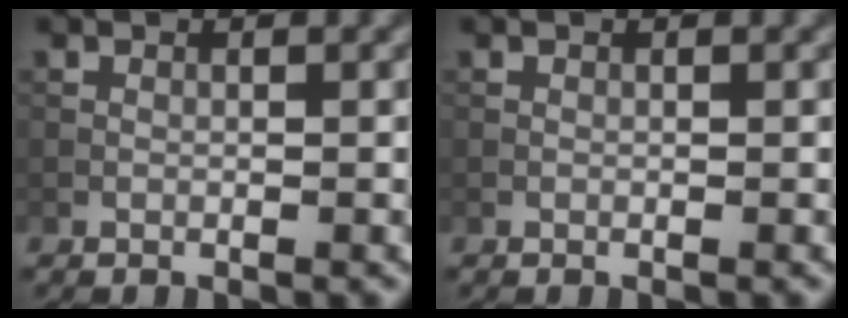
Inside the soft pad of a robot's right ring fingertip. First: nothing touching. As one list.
[{"total": 0.0}]